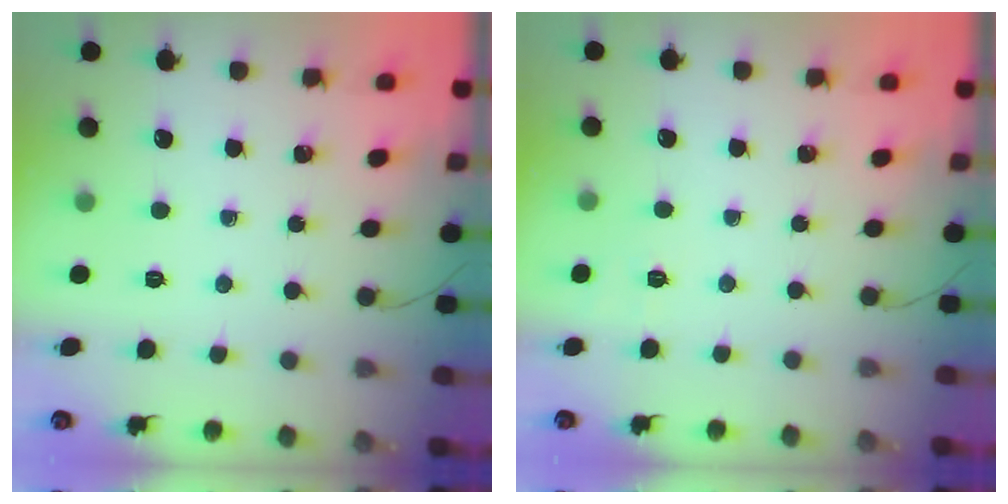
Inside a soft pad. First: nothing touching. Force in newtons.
{"total": 6.8, "press": 6.5, "slide": 2.0}